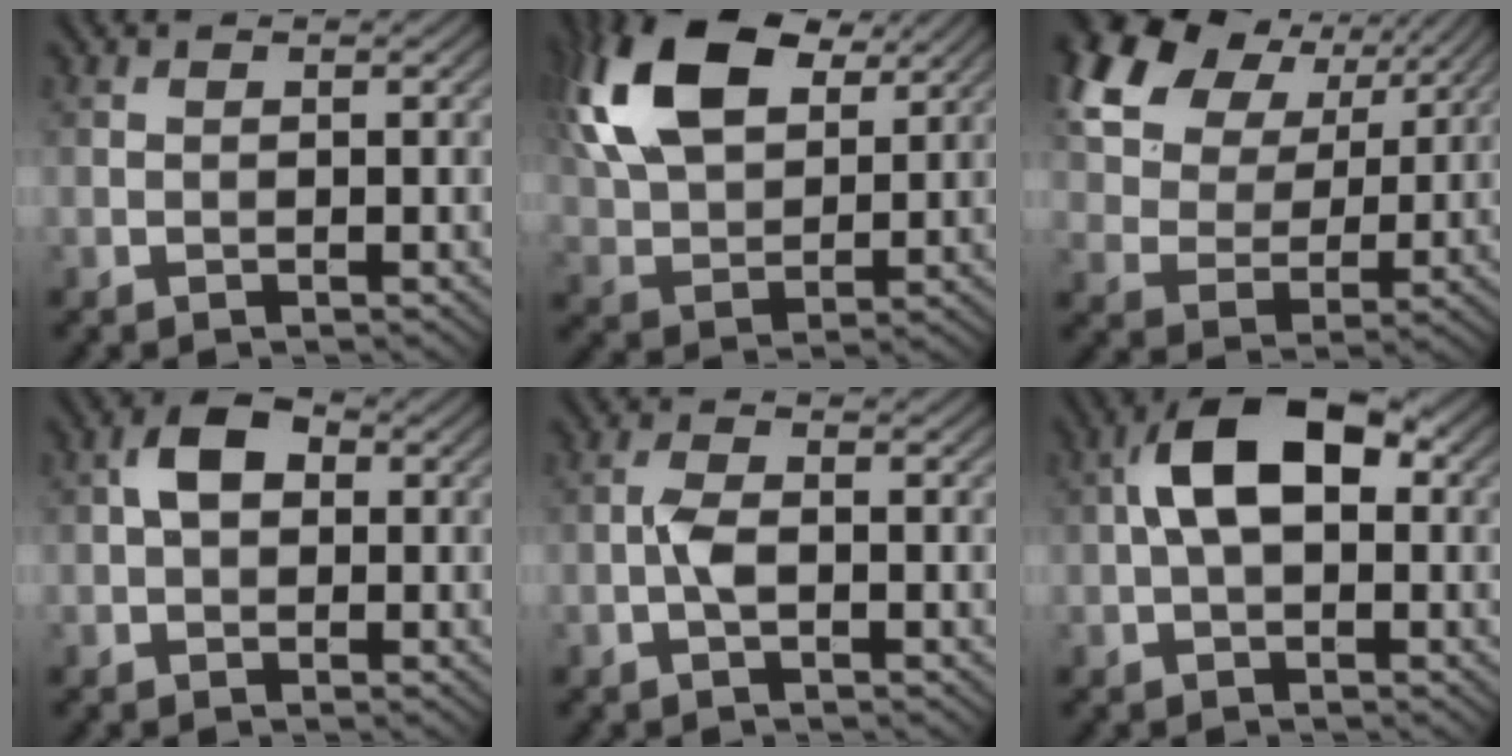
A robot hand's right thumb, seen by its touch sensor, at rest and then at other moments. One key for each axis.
{"total": 16.1, "fx": 7.4, "fy": 8.8, "fz": 11.2, "tx": -0.270, "ty": 0.025, "tz": 0.140}
{"total": 17.4, "fx": 8.7, "fy": 11.7, "fz": 9.5, "tx": -0.259, "ty": 0.042, "tz": 0.193}
{"total": 4.0, "fx": 0.4, "fy": 2.7, "fz": 2.9, "tx": -0.056, "ty": 0.009, "tz": -0.003}
{"total": 2.5, "fx": -0.7, "fy": 0.9, "fz": 2.2, "tx": -0.051, "ty": 0.006, "tz": -0.018}
{"total": 9.2, "fx": 1.2, "fy": 5.0, "fz": 7.7, "tx": -0.141, "ty": 0.021, "tz": 0.008}